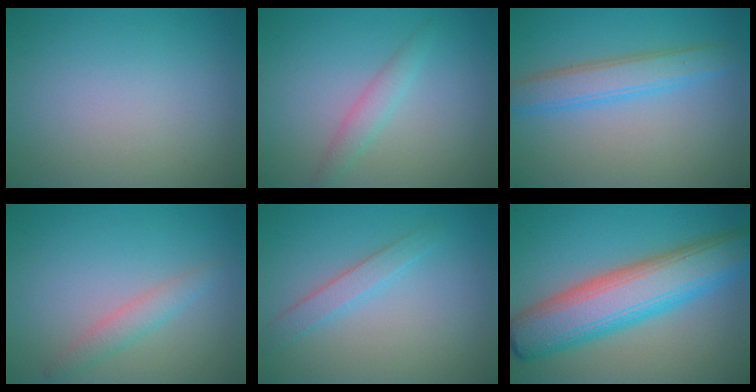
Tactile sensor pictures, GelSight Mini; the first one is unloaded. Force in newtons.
{"total": 1.8, "press": 1.8, "slide": 0.1}
{"total": 3.8, "press": 3.8, "slide": 0.0}
{"total": 2.7, "press": 2.7, "slide": 0.2}
{"total": 2.0, "press": 2.0, "slide": 0.1}
{"total": 9.9, "press": 9.9, "slide": 0.3}